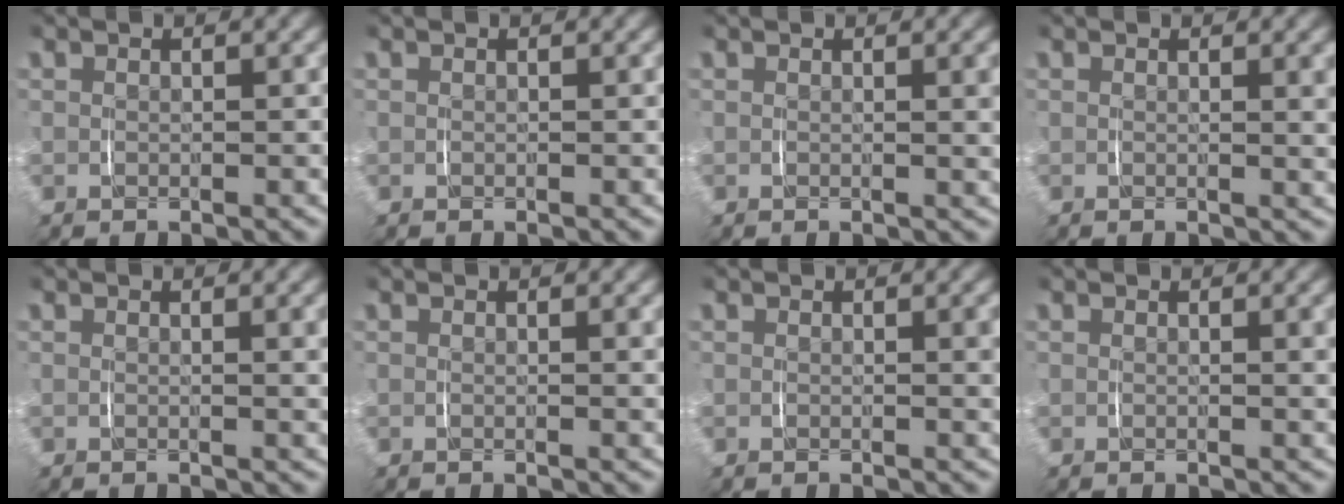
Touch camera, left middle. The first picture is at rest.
{"total": 0.0}
{"total": 1.4, "force": [0.5, -0.1, 1.3], "torque": [-0.013, -0.002, 0.006]}
{"total": 1.4, "force": [0.6, -0.1, 1.3], "torque": [-0.015, -0.003, 0.008]}
{"total": 1.4, "force": [0.6, -0.2, 1.2], "torque": [-0.015, 0.000, 0.008]}
{"total": 0.7, "force": [0.3, -0.3, 0.6], "torque": [-0.011, -0.001, 0.005]}
{"total": 0.9, "force": [0.3, -0.1, 0.8], "torque": [-0.008, -0.003, 0.005]}
{"total": 1.0, "force": [0.4, -0.2, 0.9], "torque": [-0.011, -0.001, 0.006]}